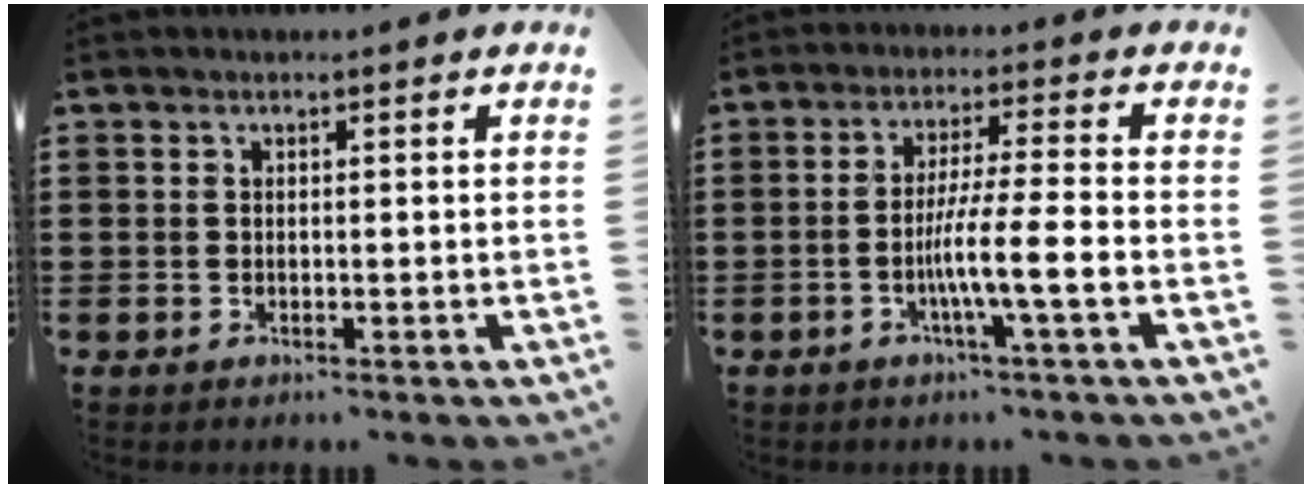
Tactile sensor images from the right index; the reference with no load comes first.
{"total": 7.2, "force": [-2.4, 0.0, 6.8], "torque": [-0.120, -0.008, -0.045]}